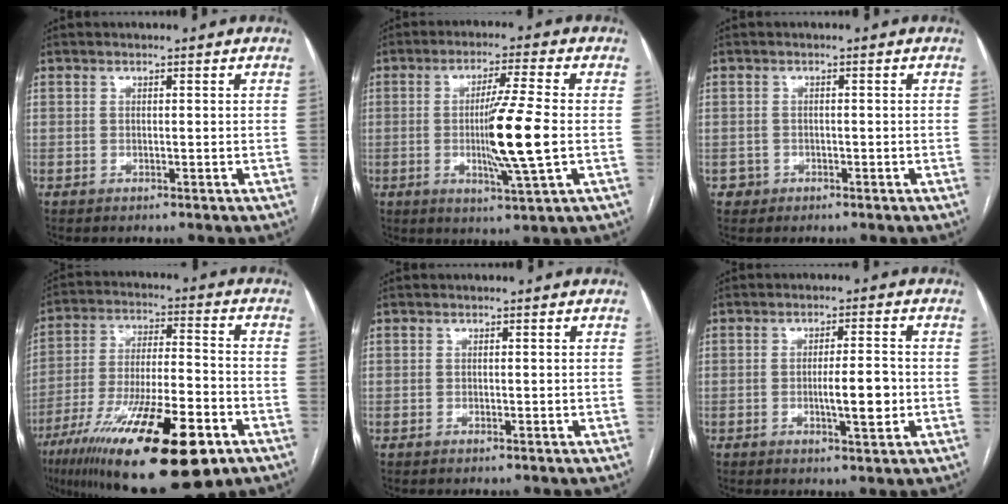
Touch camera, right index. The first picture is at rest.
{"total": 10.4, "force": [-1.2, -0.6, 10.3], "torque": [-0.184, -0.014, -0.024]}
{"total": 1.7, "force": [-0.8, 1.4, -0.4], "torque": [0.009, 0.010, -0.015]}
{"total": 23.4, "force": [-13.3, 4.8, 18.6], "torque": [-0.303, -0.037, -0.221]}
{"total": 0.0}
{"total": 5.7, "force": [-1.1, 0.9, 5.6], "torque": [-0.091, -0.005, -0.016]}